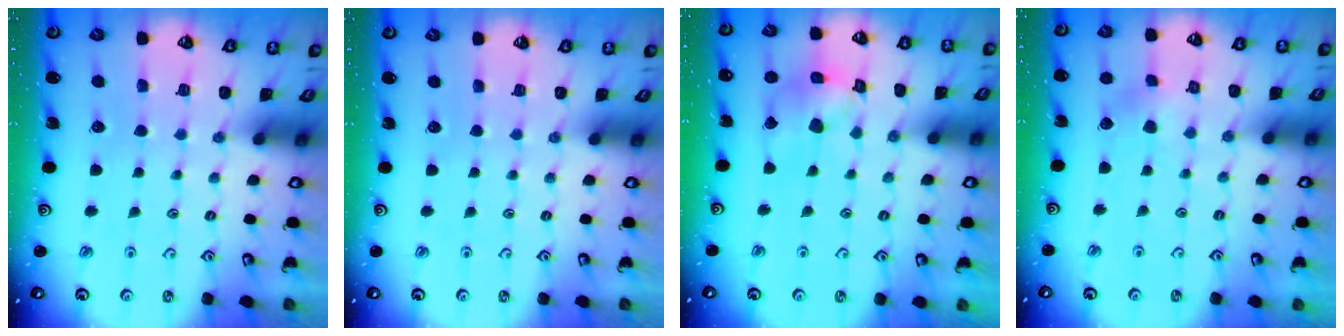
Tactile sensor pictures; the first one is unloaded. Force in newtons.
{"total": 0.0}
{"total": 12.7, "press": 12.6, "slide": 1.8}
{"total": 4.2, "press": 4.2, "slide": 0.4}